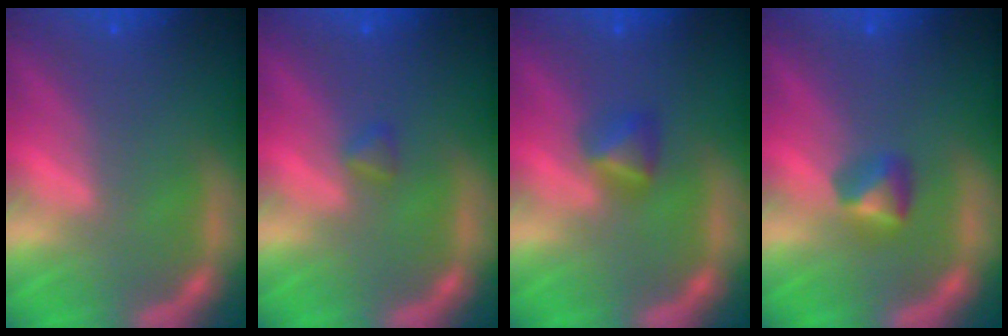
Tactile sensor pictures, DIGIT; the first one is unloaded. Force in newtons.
{"total": 0.9}
{"total": 1.9}
{"total": 1.9}